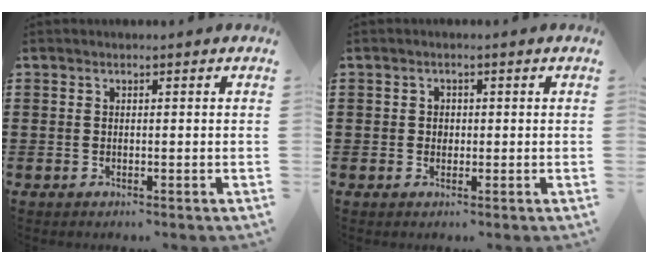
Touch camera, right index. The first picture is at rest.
{"total": 1.2, "force": [0.0, 1.1, 0.4], "torque": [-0.012, 0.006, -0.001]}